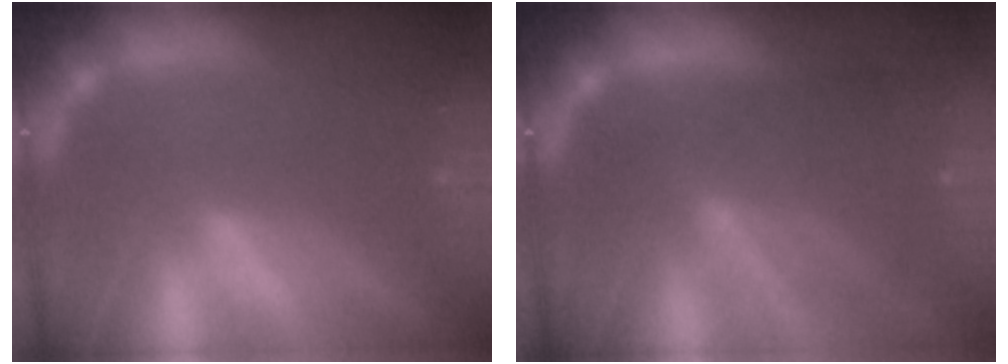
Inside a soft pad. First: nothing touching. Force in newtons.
{"total": 7.0}